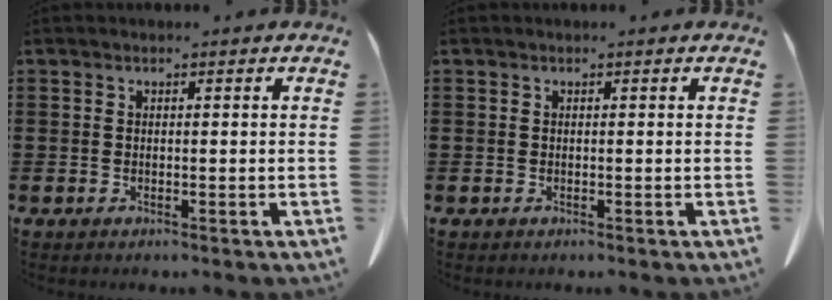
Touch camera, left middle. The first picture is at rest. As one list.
[{"total": 0.0}]